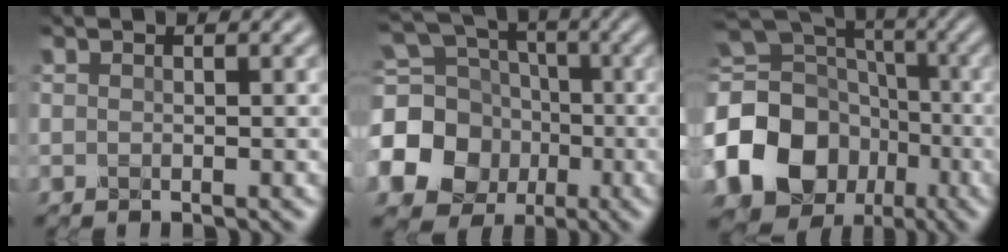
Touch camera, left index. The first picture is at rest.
{"total": 13.0, "force": [-2.5, 11.9, 4.7], "torque": [-0.150, -0.017, -0.062]}
{"total": 16.2, "force": [-4.8, 13.1, 8.1], "torque": [-0.180, -0.012, -0.105]}